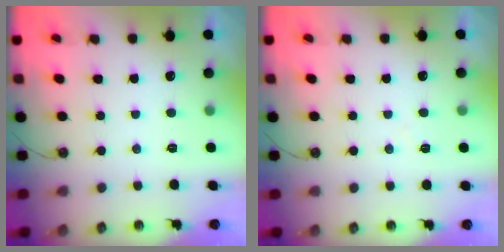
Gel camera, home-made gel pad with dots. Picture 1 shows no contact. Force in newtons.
{"total": 3.6, "press": 3.5, "slide": 0.5}